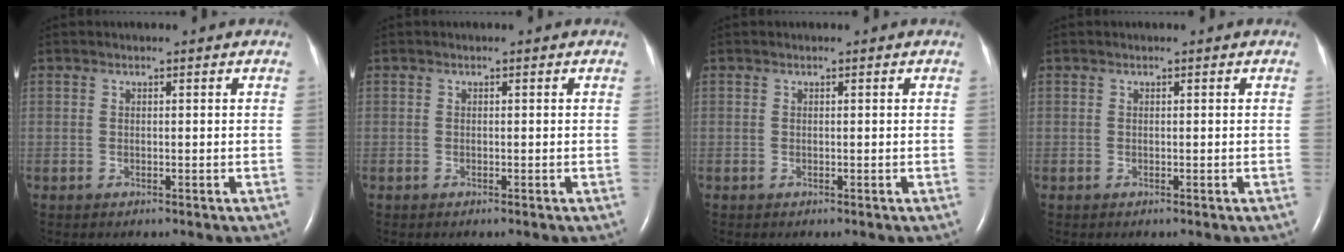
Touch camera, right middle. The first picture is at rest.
{"total": 0.0}
{"total": 0.0}
{"total": 0.0}